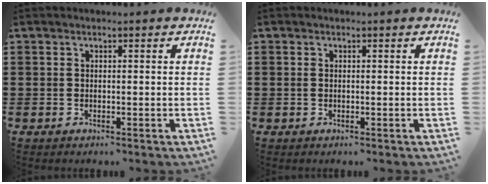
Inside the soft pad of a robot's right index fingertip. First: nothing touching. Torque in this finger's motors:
{"motor_torque": [-0.05, -0.11, -0.02, -0.01]}